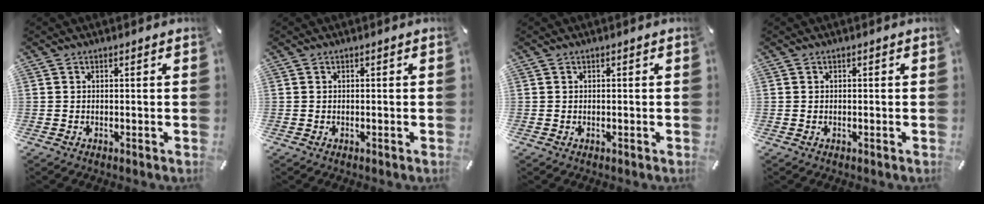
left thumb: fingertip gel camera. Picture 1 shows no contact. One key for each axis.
{"total": 0.0}
{"total": 0.0}
{"total": 0.5, "fx": -0.1, "fy": 0.4, "fz": 0.3, "tx": -0.006, "ty": 0.001, "tz": -0.003}